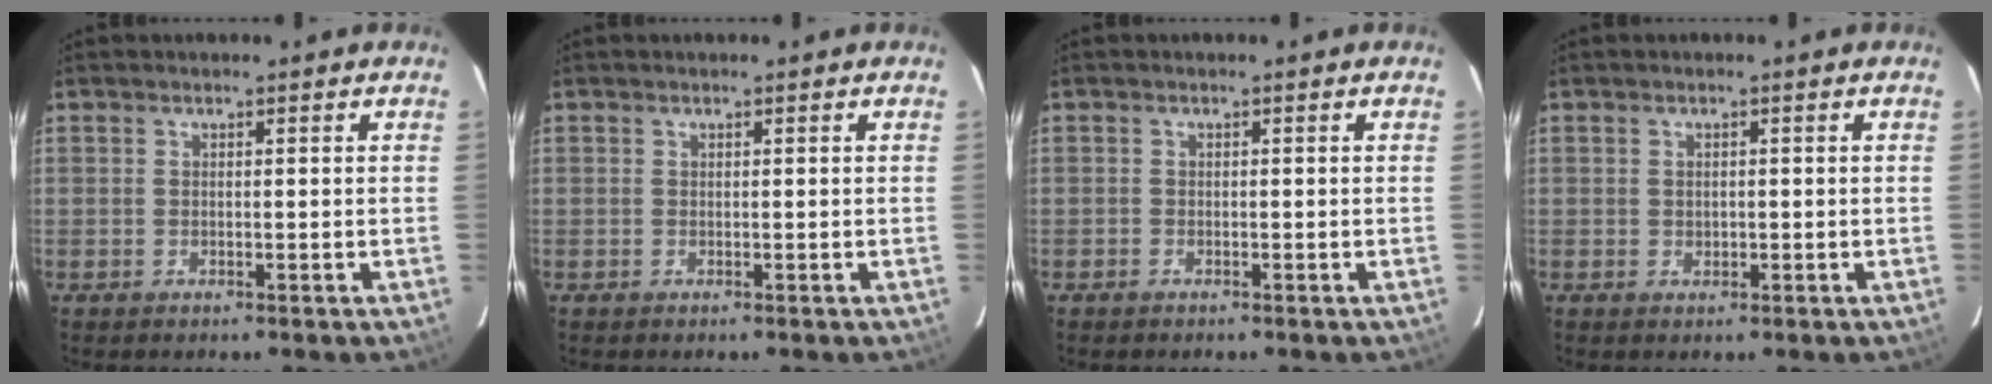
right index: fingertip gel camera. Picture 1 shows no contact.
{"total": 0.0}
{"total": 0.5, "force": [-0.5, 0.2, 0.0], "torque": [-0.002, 0.003, -0.009]}
{"total": 1.1, "force": [0.0, 1.0, 0.5], "torque": [-0.008, 0.002, 0.001]}